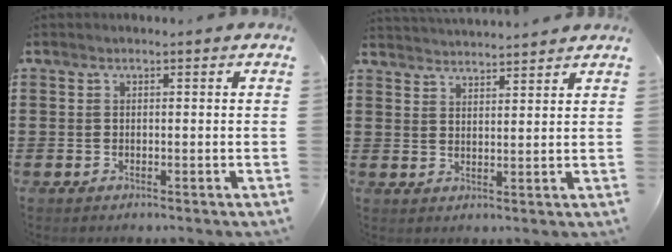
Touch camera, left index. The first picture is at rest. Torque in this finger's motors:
{"motor_torque": [2.14, 0.00, 0.27, 0.08]}